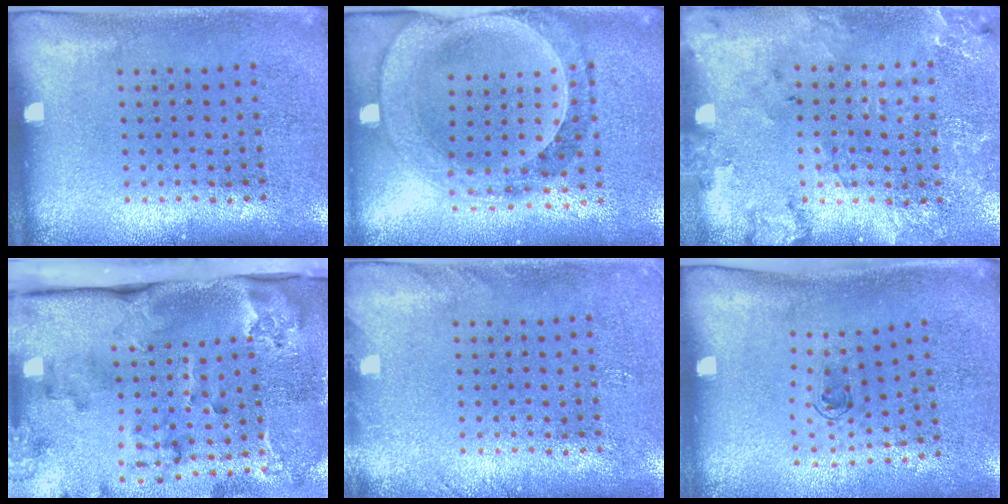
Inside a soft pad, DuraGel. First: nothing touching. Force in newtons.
{"total": 1.4, "press": 1.4, "slide": 0.3}
{"total": 1.9, "press": 1.9, "slide": 0.2}
{"total": 3.9, "press": 2.7, "slide": 2.8}
{"total": 1.1, "press": 1.1, "slide": 0.1}
{"total": 0.6, "press": 0.3, "slide": 0.5}